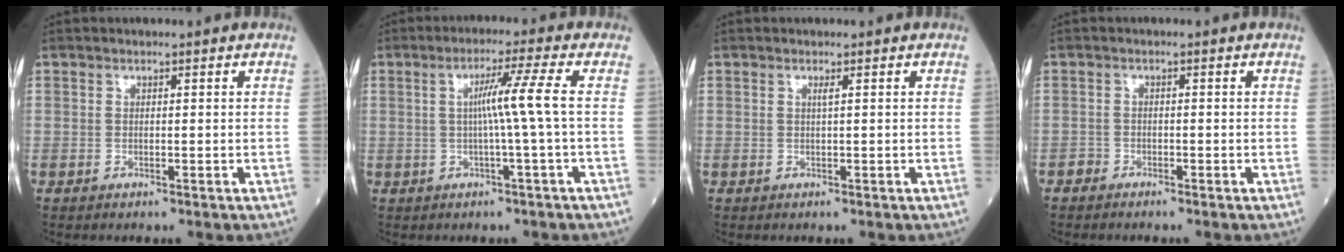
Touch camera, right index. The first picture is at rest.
{"total": 5.8, "force": [0.2, -1.8, 5.5], "torque": [-0.098, 0.008, 0.006]}
{"total": 0.6, "force": [0.2, -0.1, 0.5], "torque": [-0.015, -0.001, 0.006]}
{"total": 0.9, "force": [-0.7, 0.5, 0.0], "torque": [-0.002, 0.003, -0.017]}